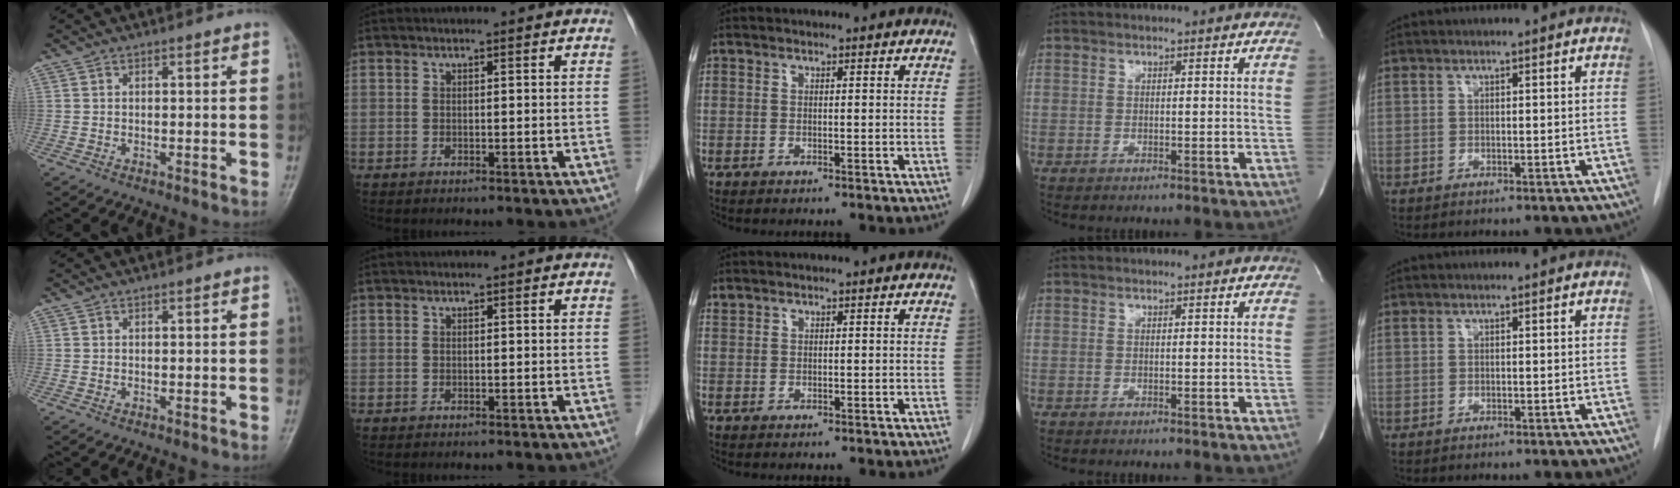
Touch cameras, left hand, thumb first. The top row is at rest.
{"middle": {"total": 0.5, "force": [0.5, 0.1, 0.0], "torque": [-0.007, 0.006, 0.013]}}